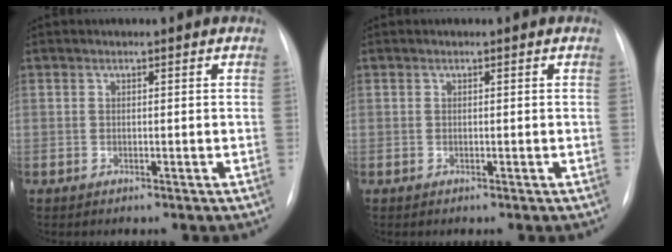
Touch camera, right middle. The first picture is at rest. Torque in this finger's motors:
{"motor_torque": [-0.03, -0.02, -0.01, -0.01]}